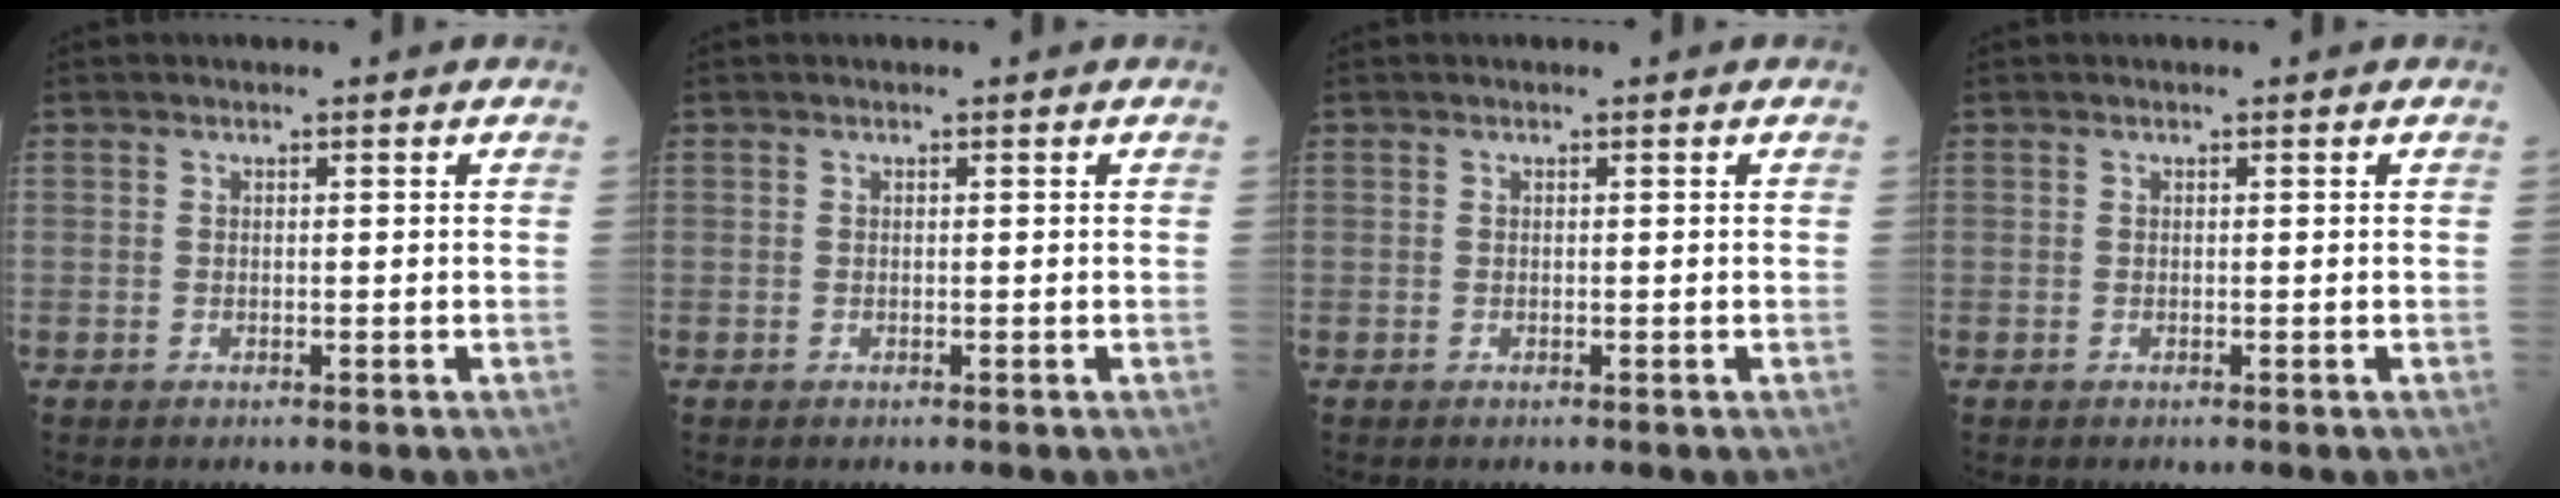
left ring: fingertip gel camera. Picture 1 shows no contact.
{"total": 0.0}
{"total": 0.0}
{"total": 0.0}